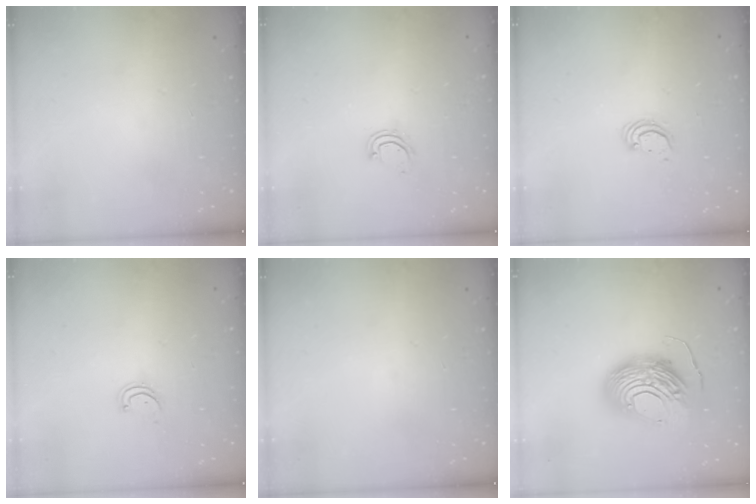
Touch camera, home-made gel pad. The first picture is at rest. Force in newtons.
{"total": 3.9, "press": 3.9, "slide": 0.3}
{"total": 2.7, "press": 2.7, "slide": 0.1}
{"total": 1.9, "press": 1.9, "slide": 0.2}
{"total": 0.0}
{"total": 16.1, "press": 16.0, "slide": 1.6}